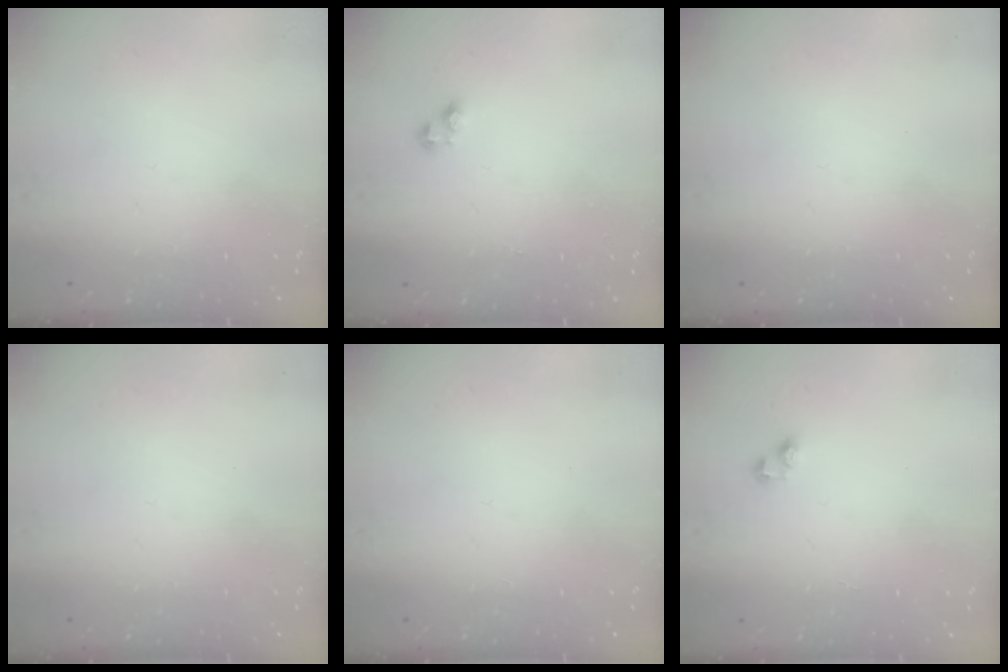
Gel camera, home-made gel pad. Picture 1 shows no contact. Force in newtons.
{"total": 2.0, "press": 2.0, "slide": 0.5}
{"total": 0.0}
{"total": 0.0}
{"total": 0.0}
{"total": 2.9, "press": 2.9, "slide": 0.1}